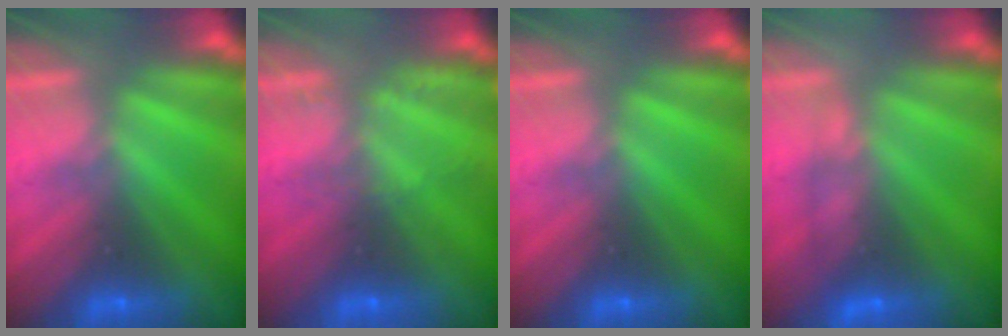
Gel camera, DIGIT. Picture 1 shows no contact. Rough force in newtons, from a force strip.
{"total": 2.1}
{"total": 0.0}
{"total": 4.7}